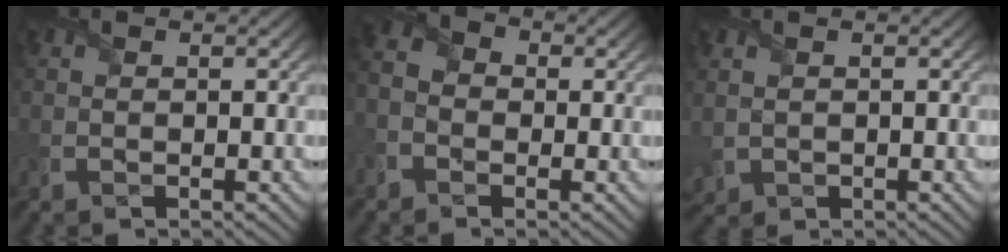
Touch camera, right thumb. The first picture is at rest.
{"total": 4.6, "force": [-2.0, 3.5, 2.3], "torque": [-0.061, -0.002, -0.043]}
{"total": 1.5, "force": [0.4, 1.3, 0.6], "torque": [-0.035, -0.005, 0.010]}